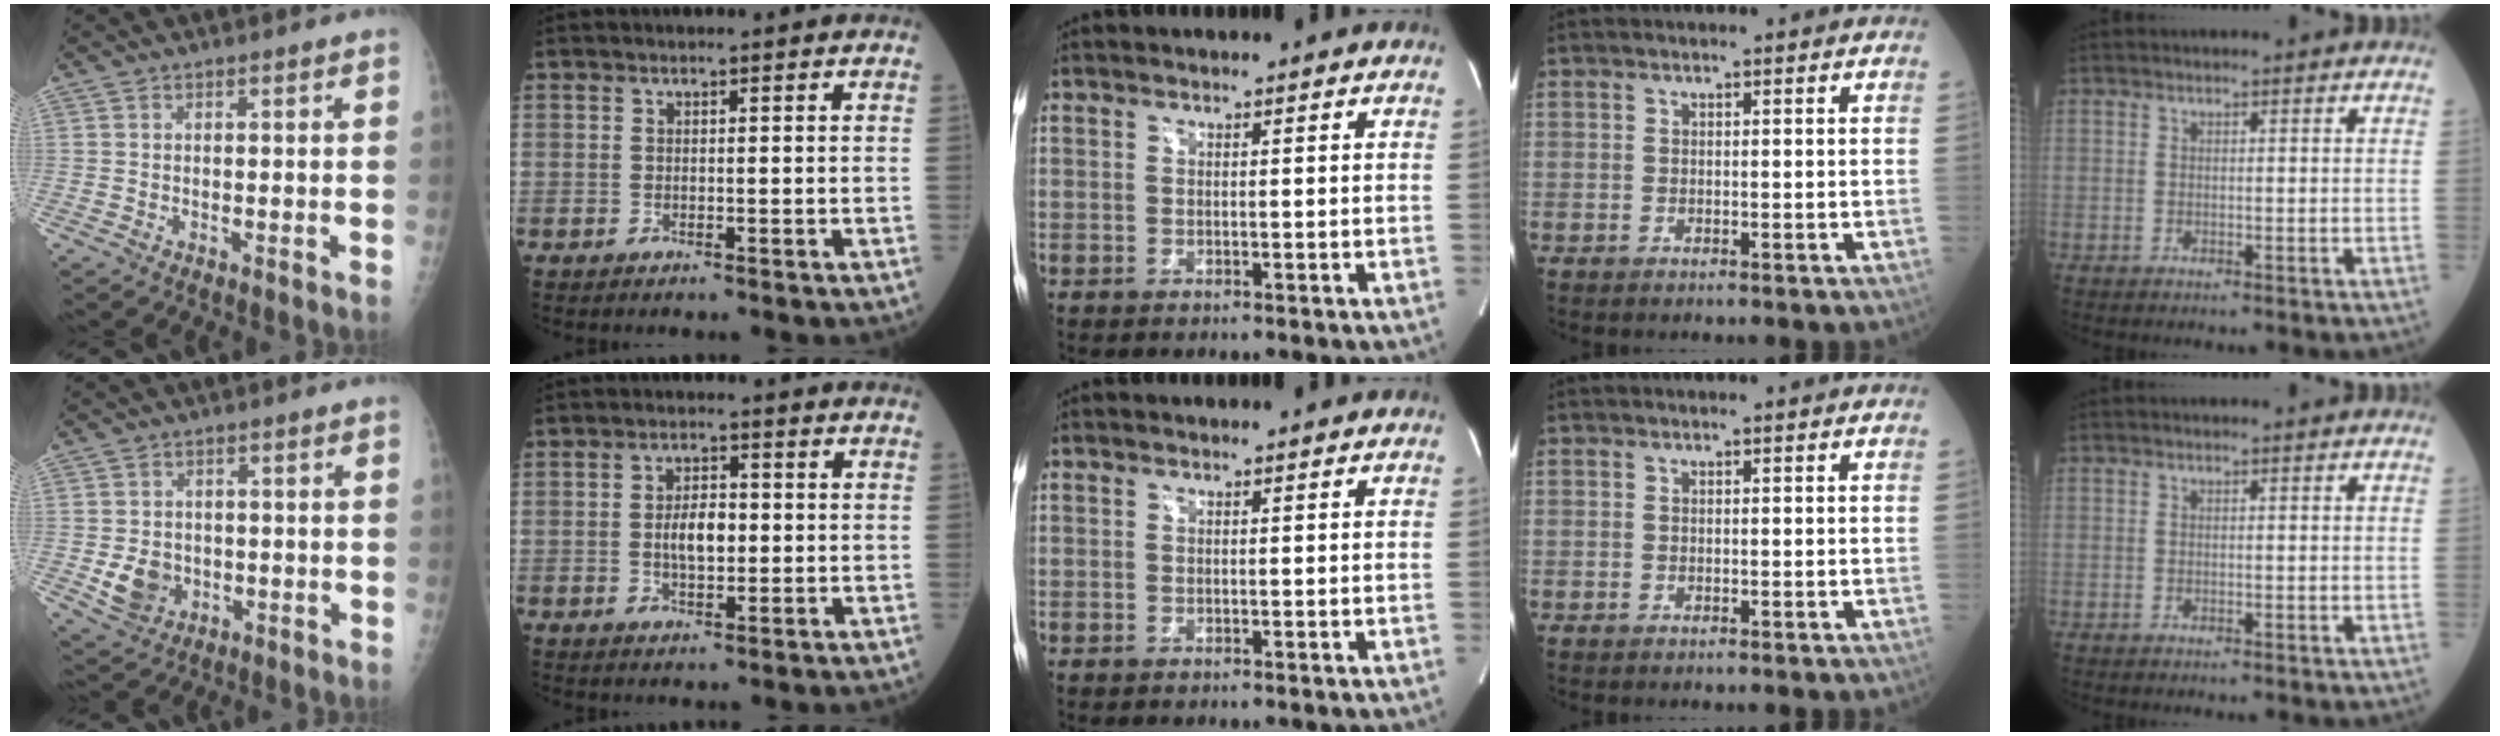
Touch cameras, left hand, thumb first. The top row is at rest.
{"thumb": {"total": 6.2, "force": [-1.3, 5.3, 3.0], "torque": [-0.033, 0.004, -0.011]}, "index": {"total": 5.1, "force": [-0.1, 2.3, 4.5], "torque": [-0.090, 0.007, -0.002]}}